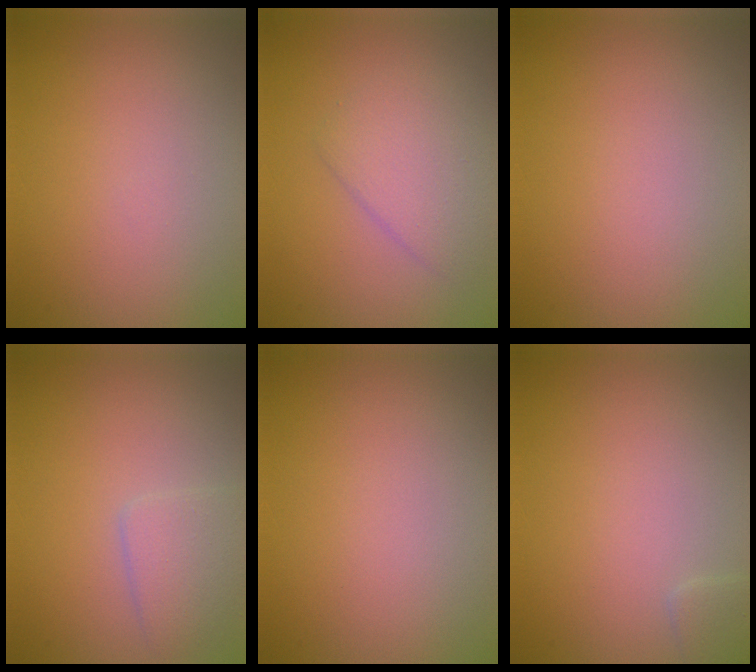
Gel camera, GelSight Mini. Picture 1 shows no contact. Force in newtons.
{"total": 3.0, "press": 3.0, "slide": 0.1}
{"total": 0.0}
{"total": 2.5, "press": 2.5, "slide": 0.1}
{"total": 0.0}
{"total": 1.0, "press": 1.0, "slide": 0.1}